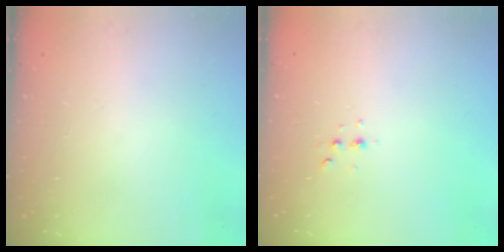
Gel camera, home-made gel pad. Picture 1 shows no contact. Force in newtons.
{"total": 2.8, "press": 2.8, "slide": 0.7}